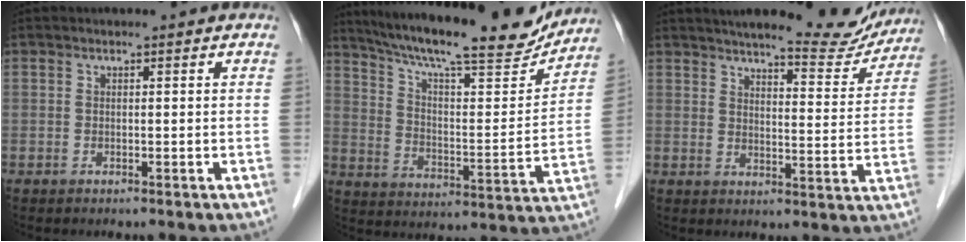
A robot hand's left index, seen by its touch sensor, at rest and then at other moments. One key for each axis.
{"total": 22.7, "fx": 19.9, "fy": 3.1, "fz": 10.5, "tx": -0.178, "ty": -0.013, "tz": 0.287}
{"total": 14.3, "fx": 13.2, "fy": 2.2, "fz": 4.9, "tx": -0.058, "ty": -0.023, "tz": 0.159}